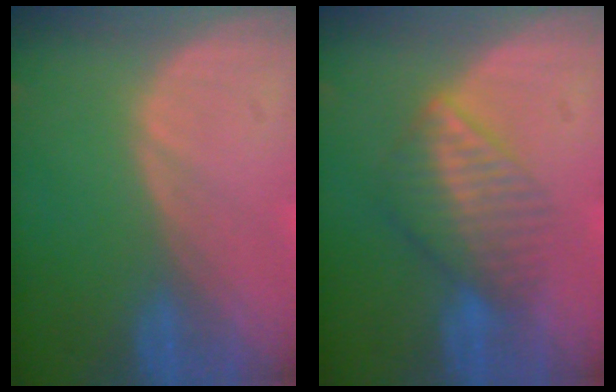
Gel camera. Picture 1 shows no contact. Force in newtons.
{"total": 6.7, "press": 5.8, "slide": 3.3}